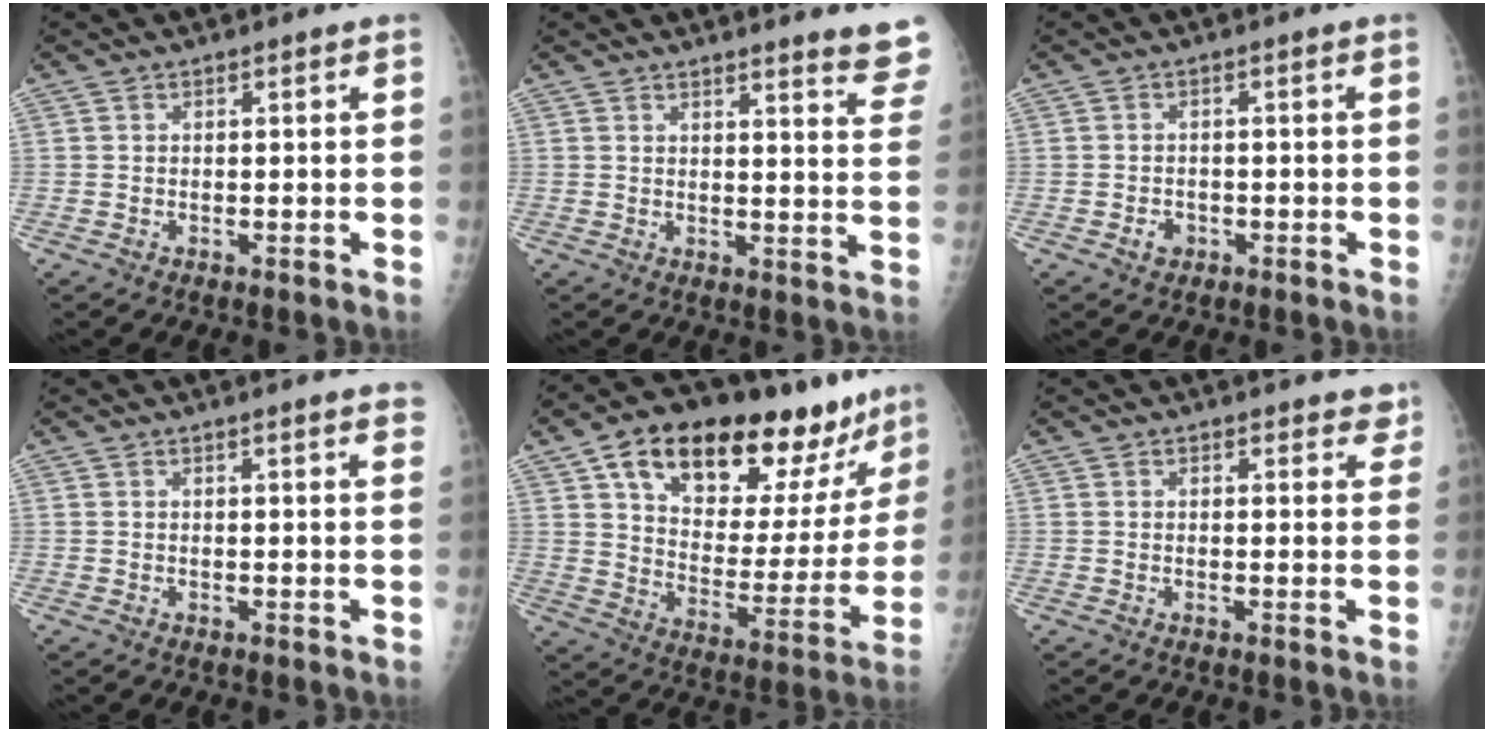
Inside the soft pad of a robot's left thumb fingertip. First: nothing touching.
{"total": 8.6, "force": [7.8, 0.3, 3.6], "torque": [-0.017, -0.059, 0.070]}
{"total": 2.1, "force": [-0.9, 1.7, 0.8], "torque": [-0.004, 0.006, -0.013]}
{"total": 4.3, "force": [3.6, 0.5, 2.3], "torque": [-0.017, -0.007, 0.032]}
{"total": 28.1, "force": [18.3, 12.0, 17.6], "torque": [-0.221, -0.048, 0.280]}
{"total": 3.6, "force": [3.1, 1.7, 0.7], "torque": [0.030, -0.013, 0.024]}